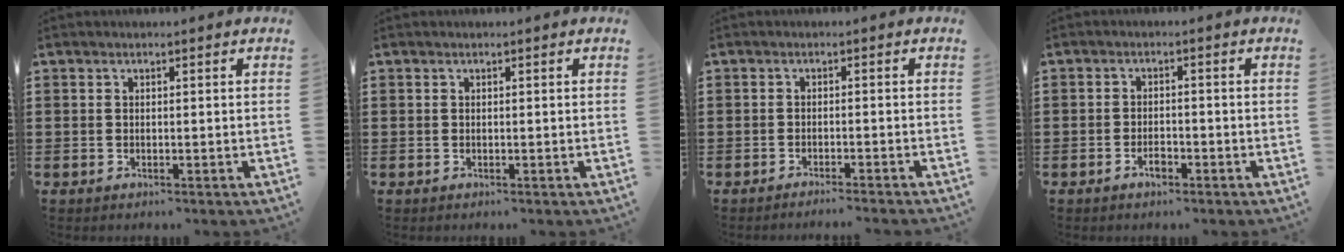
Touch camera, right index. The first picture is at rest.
{"total": 0.0}
{"total": 1.6, "force": [-1.5, -0.5, 0.3], "torque": [-0.005, 0.000, -0.029]}
{"total": 2.3, "force": [-1.4, 1.0, 1.6], "torque": [-0.030, 0.002, -0.026]}